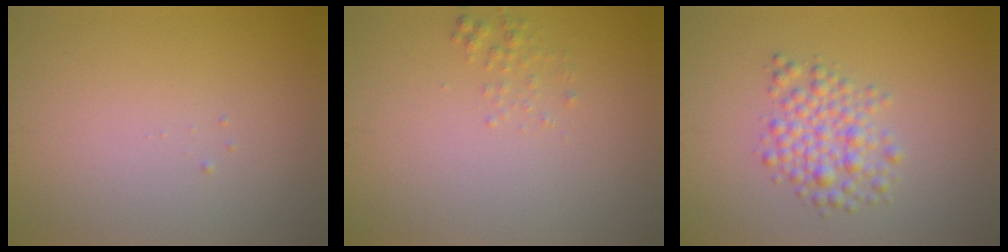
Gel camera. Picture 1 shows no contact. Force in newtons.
{"total": 1.0, "press": 1.0, "slide": 0.0}
{"total": 3.4, "press": 3.4, "slide": 0.1}